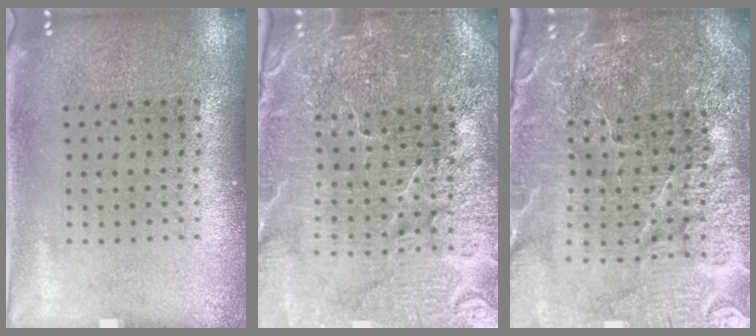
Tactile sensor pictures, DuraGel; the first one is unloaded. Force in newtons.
{"total": 5.1, "press": 4.8, "slide": 1.9}
{"total": 6.0, "press": 5.3, "slide": 2.7}